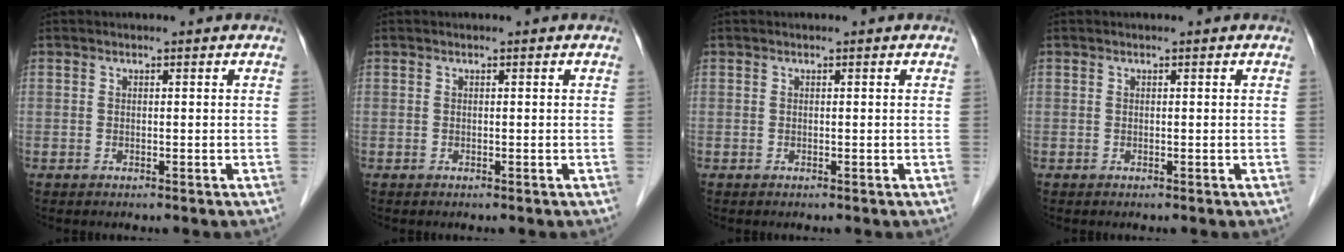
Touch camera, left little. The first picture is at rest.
{"total": 0.0}
{"total": 0.0}
{"total": 0.0}